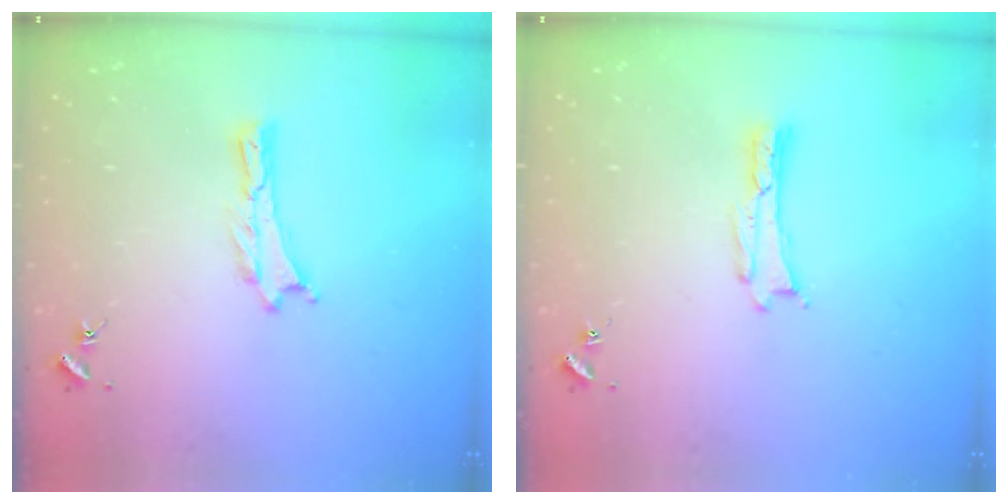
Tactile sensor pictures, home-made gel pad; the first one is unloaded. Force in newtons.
{"total": 0.0}